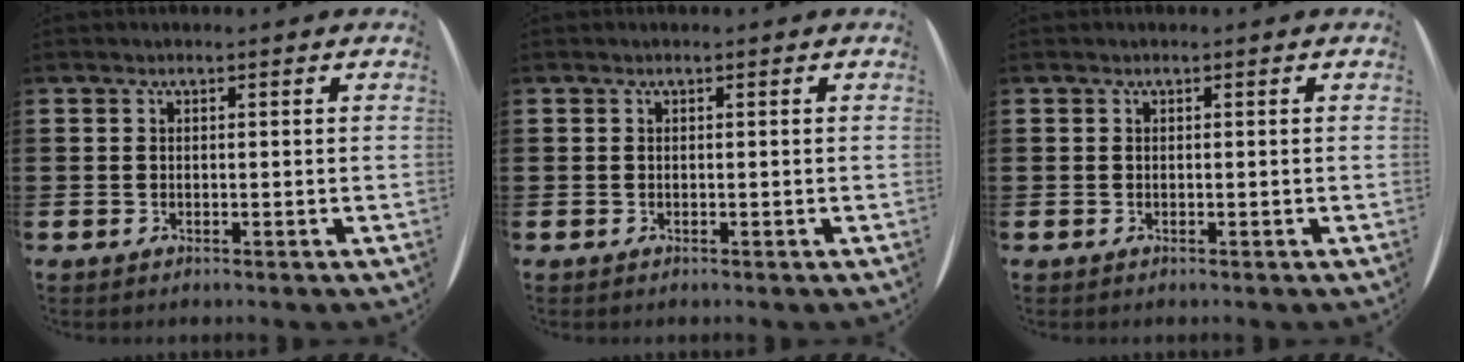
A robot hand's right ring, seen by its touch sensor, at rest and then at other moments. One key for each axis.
{"total": 0.0}
{"total": 0.0}